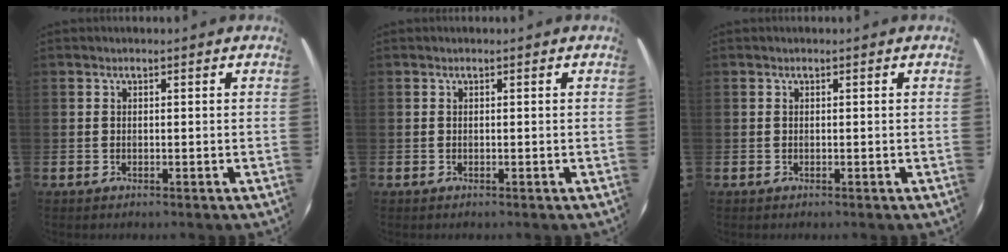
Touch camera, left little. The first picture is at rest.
{"total": 0.0}
{"total": 0.0}